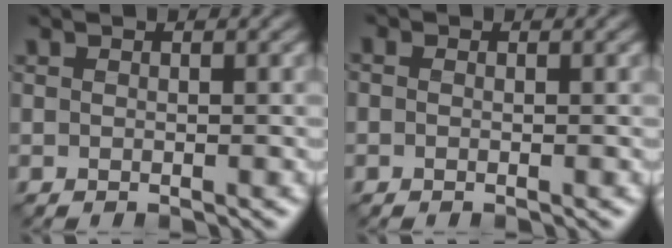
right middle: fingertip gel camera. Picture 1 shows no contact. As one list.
[{"total": 0.5, "force": [0.0, 0.5, 0.3], "torque": [-0.004, -0.006, -0.004]}]